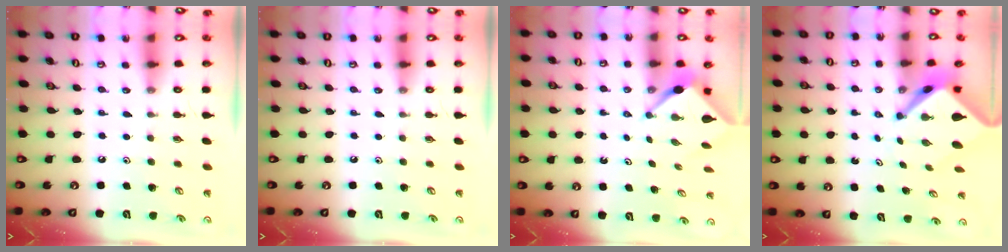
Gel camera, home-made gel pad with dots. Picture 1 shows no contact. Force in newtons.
{"total": 0.0}
{"total": 3.1, "press": 3.1, "slide": 0.2}
{"total": 4.7, "press": 4.7, "slide": 0.4}